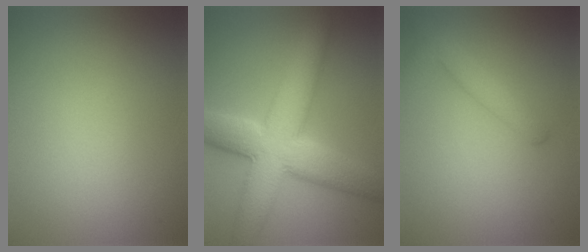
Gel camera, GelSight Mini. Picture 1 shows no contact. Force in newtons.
{"total": 9.5, "press": 9.5, "slide": 0.2}
{"total": 2.3, "press": 2.3, "slide": 0.1}